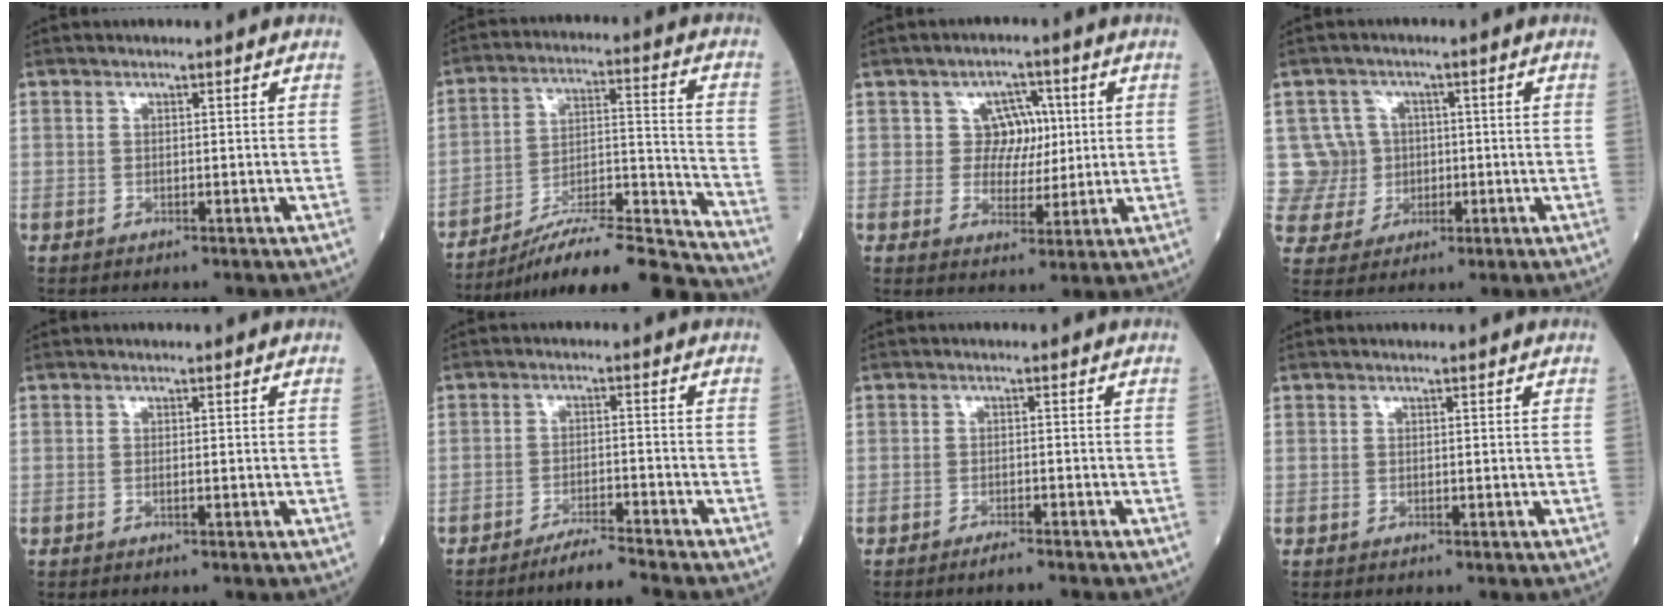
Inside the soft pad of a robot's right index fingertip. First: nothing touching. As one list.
[{"total": 18.3, "force": [-16.9, -0.7, 6.9], "torque": [-0.110, 0.019, -0.273]}, {"total": 5.3, "force": [1.2, 4.5, 2.4], "torque": [-0.024, 0.013, 0.022]}, {"total": 7.5, "force": [0.6, 7.5, 0.2], "torque": [-0.007, 0.021, 0.021]}, {"total": 0.0}, {"total": 4.6, "force": [-4.2, -1.2, 1.5], "torque": [-0.028, -0.018, -0.074]}, {"total": 2.2, "force": [-2.0, -0.2, 1.1], "torque": [-0.021, -0.002, -0.027]}, {"total": 0.0}]